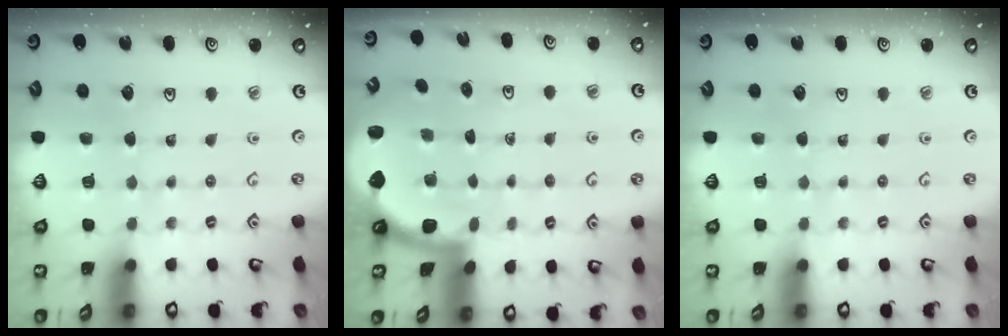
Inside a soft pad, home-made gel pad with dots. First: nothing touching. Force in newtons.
{"total": 1.6, "press": 1.6, "slide": 0.1}
{"total": 0.0}